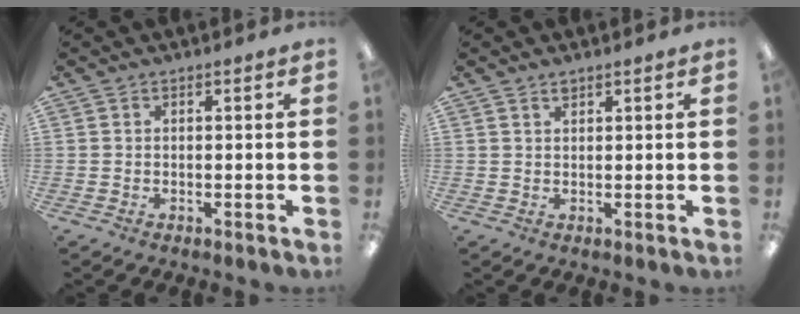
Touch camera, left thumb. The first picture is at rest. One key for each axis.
{"total": 1.2, "fx": 1.0, "fy": 0.3, "fz": 0.5, "tx": -0.011, "ty": 0.000, "tz": 0.019}